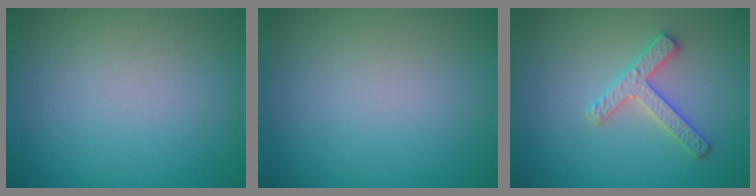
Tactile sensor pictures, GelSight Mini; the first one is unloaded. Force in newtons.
{"total": 0.0}
{"total": 2.7, "press": 2.7, "slide": 0.3}